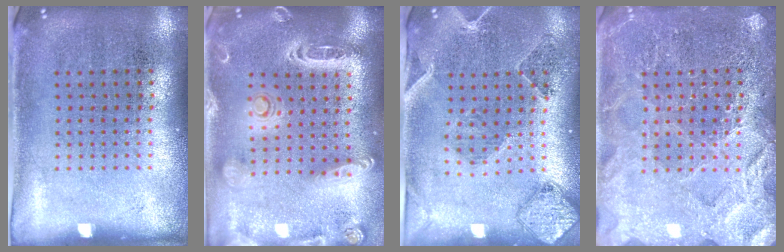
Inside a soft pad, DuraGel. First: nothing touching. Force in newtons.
{"total": 2.5, "press": 2.2, "slide": 1.1}
{"total": 0.6, "press": 0.5, "slide": 0.3}
{"total": 3.4, "press": 3.4, "slide": 0.4}